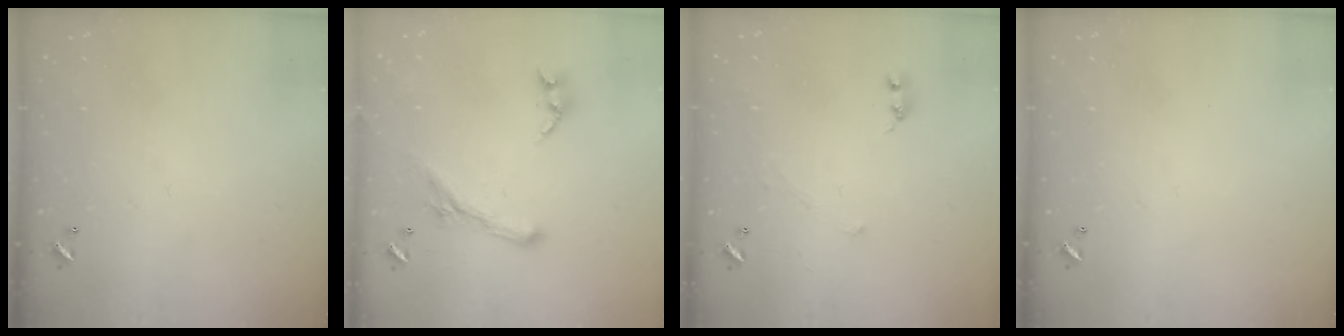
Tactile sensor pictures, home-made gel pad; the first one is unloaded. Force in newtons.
{"total": 1.8, "press": 1.7, "slide": 0.4}
{"total": 0.0}
{"total": 0.0}